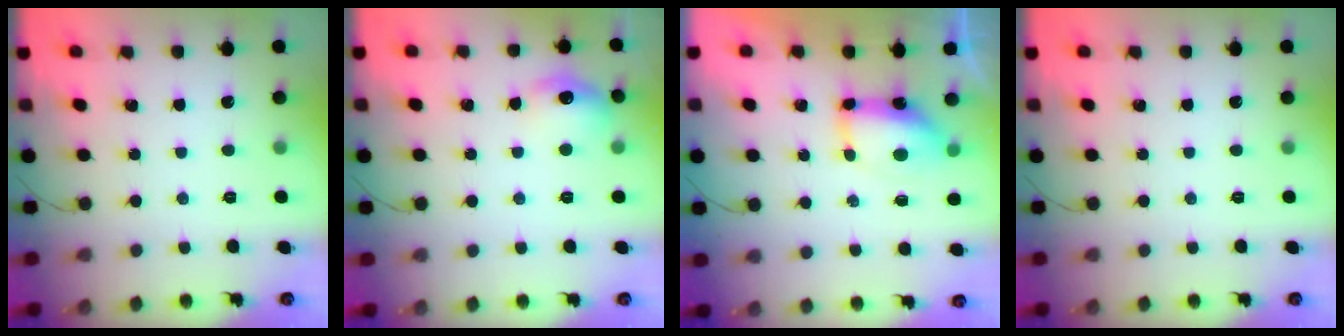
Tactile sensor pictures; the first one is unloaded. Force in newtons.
{"total": 9.9, "press": 9.8, "slide": 1.0}
{"total": 8.0, "press": 8.0, "slide": 0.8}
{"total": 0.0}